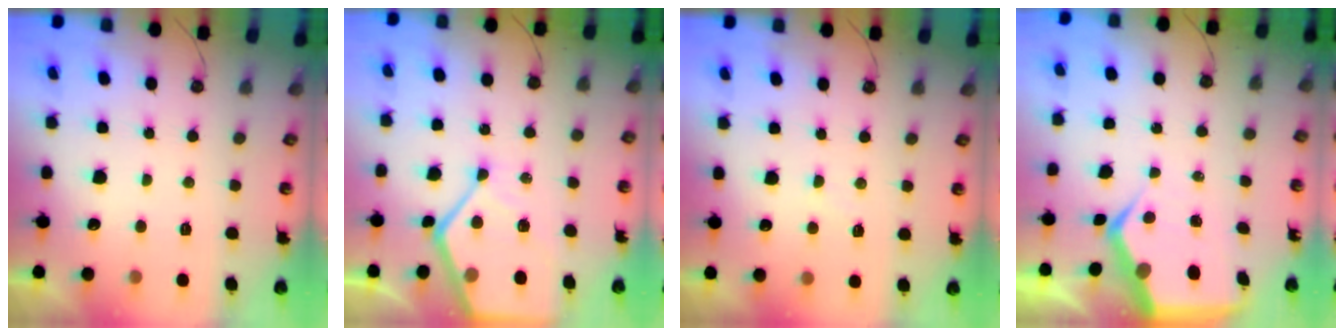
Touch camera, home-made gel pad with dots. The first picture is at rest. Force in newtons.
{"total": 14.5, "press": 14.4, "slide": 1.3}
{"total": 2.7, "press": 2.7, "slide": 0.4}
{"total": 8.4, "press": 8.3, "slide": 1.2}